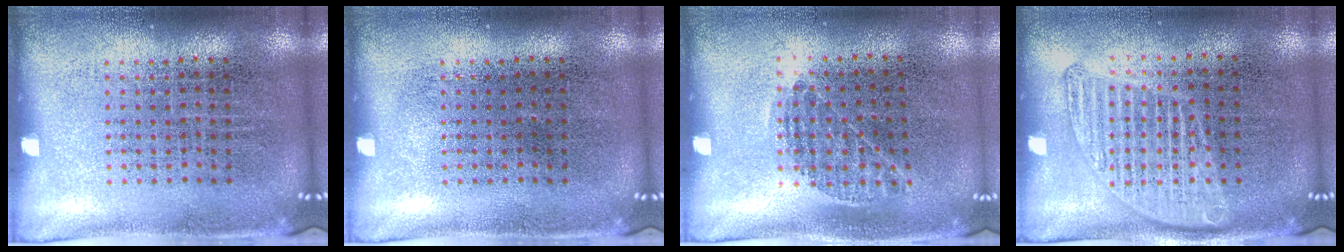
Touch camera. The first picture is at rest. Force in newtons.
{"total": 0.0}
{"total": 0.8, "press": 0.6, "slide": 0.5}
{"total": 1.3, "press": 1.3, "slide": 0.3}